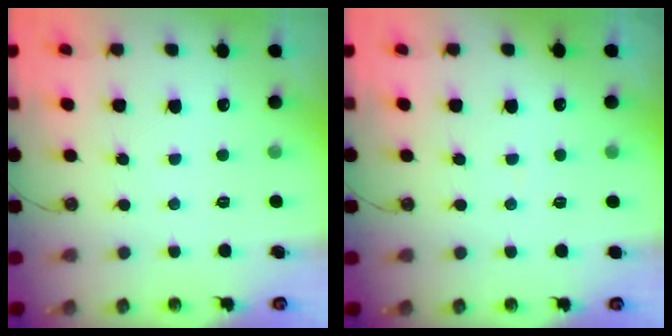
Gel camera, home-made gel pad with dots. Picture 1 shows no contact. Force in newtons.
{"total": 1.8, "press": 1.8, "slide": 0.1}